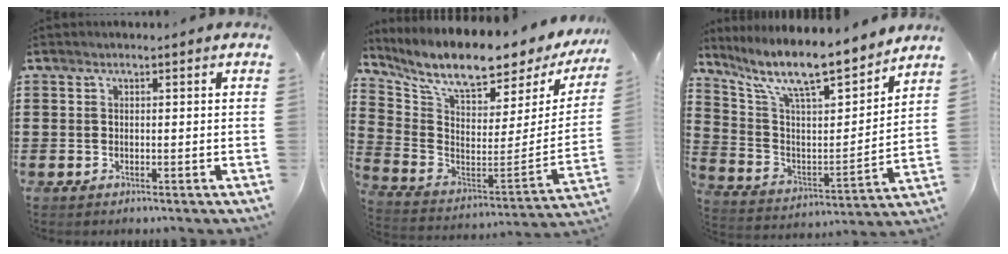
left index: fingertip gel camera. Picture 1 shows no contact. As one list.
[{"total": 9.1, "force": [7.3, 1.6, 5.1], "torque": [-0.117, -0.067, 0.121]}, {"total": 10.8, "force": [9.0, 2.2, 5.6], "torque": [-0.140, -0.058, 0.149]}]